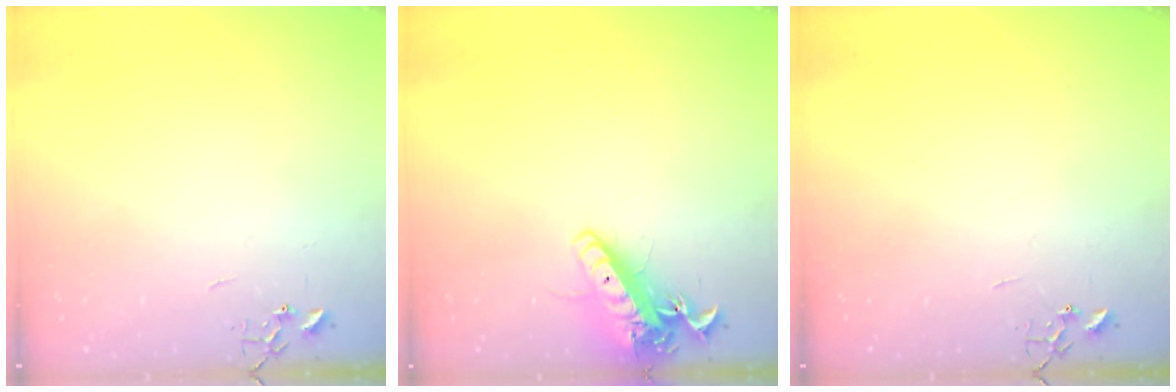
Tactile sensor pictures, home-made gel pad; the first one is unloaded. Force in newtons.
{"total": 14.5, "press": 14.2, "slide": 2.8}
{"total": 0.0}